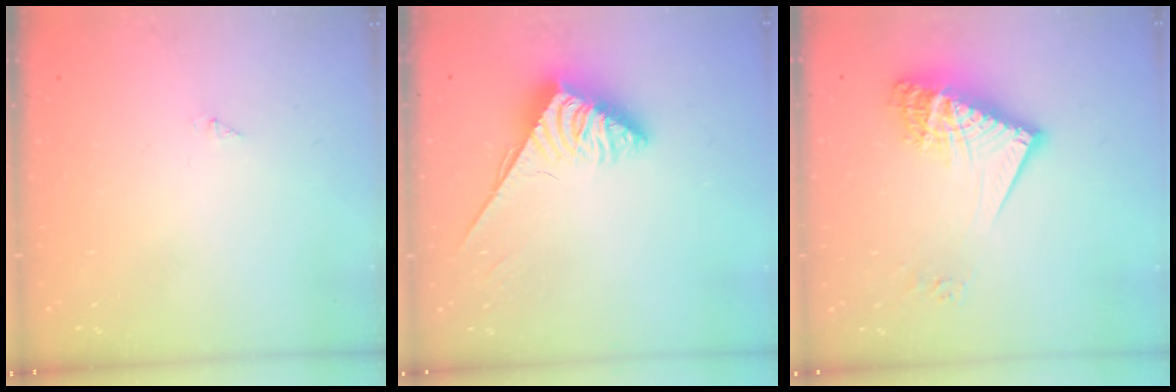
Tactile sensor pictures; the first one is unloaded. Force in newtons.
{"total": 3.8, "press": 3.7, "slide": 0.6}
{"total": 16.9, "press": 16.9, "slide": 1.5}